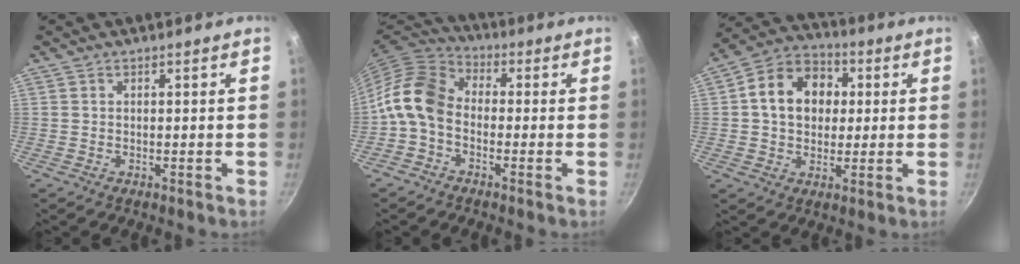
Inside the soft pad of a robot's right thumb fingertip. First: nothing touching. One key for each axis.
{"total": 9.8, "fx": -2.2, "fy": 7.0, "fz": 6.5, "tx": -0.112, "ty": 0.037, "tz": -0.068}
{"total": 13.1, "fx": 2.0, "fy": 10.3, "fz": 7.8, "tx": -0.102, "ty": 0.022, "tz": 0.016}